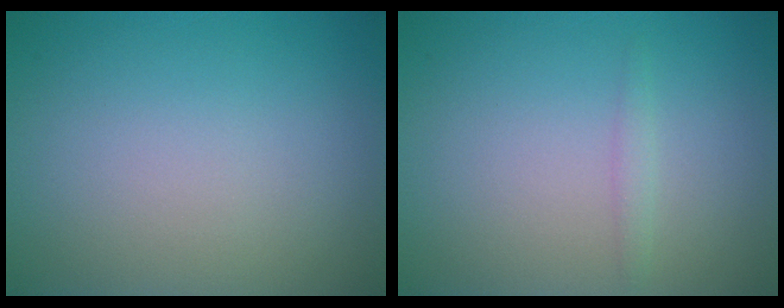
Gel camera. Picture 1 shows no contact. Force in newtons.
{"total": 0.8, "press": 0.8, "slide": 0.1}